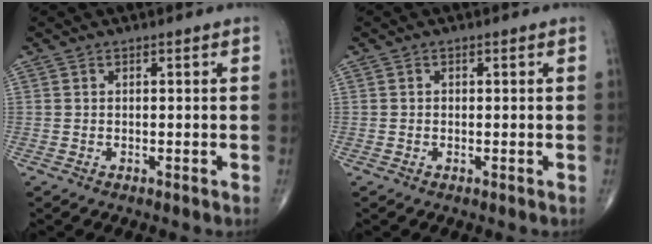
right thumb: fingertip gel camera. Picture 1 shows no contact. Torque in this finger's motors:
{"motor_torque": [-0.32, -0.04, 0.19, 0.04, 0.04]}